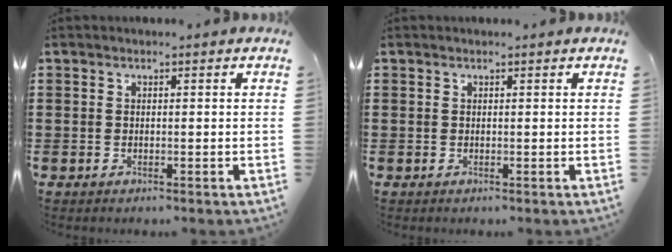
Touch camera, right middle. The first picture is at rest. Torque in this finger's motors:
{"motor_torque": [0.00, 0.00, 0.00, 0.00]}